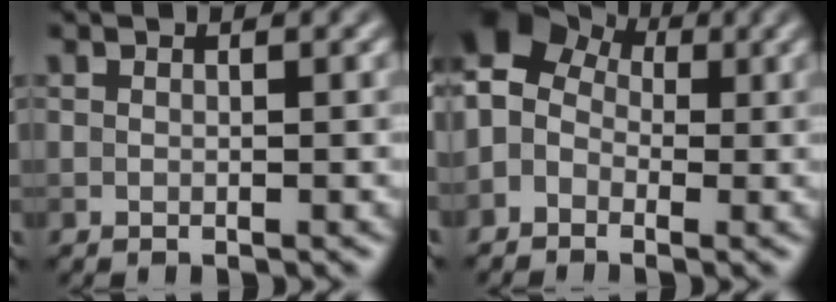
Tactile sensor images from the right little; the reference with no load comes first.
{"total": 6.6, "force": [0.3, 5.3, 3.9], "torque": [-0.069, 0.027, -0.022]}